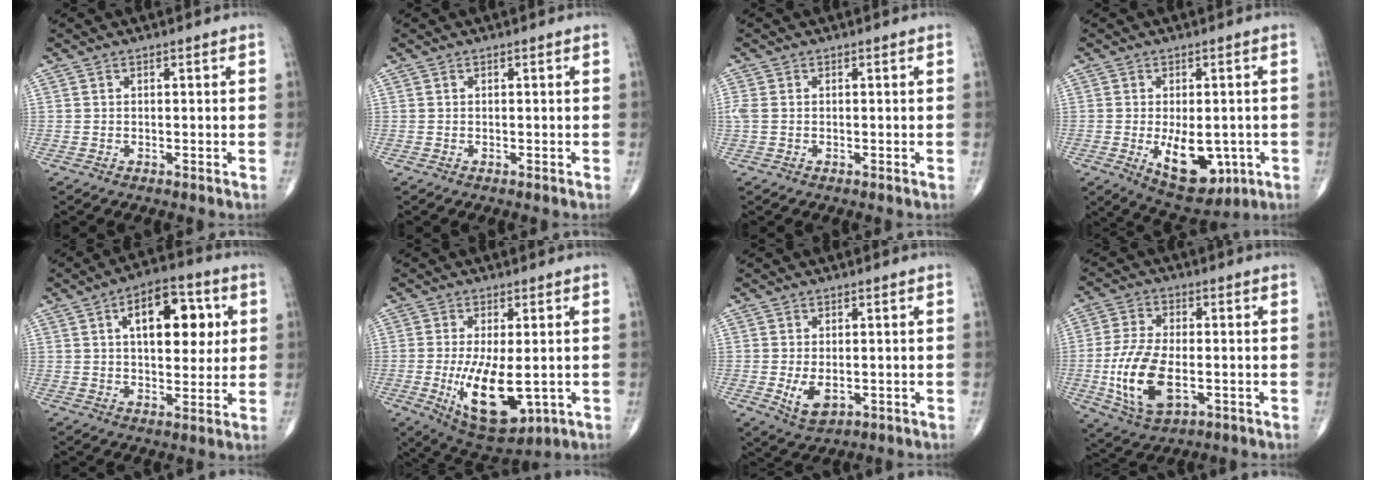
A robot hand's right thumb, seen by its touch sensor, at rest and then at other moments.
{"total": 0.0}
{"total": 2.0, "force": [0.0, 1.3, 1.6], "torque": [-0.054, 0.004, 0.000]}
{"total": 11.2, "force": [-2.7, 6.1, 9.0], "torque": [-0.109, -0.011, -0.025]}
{"total": 14.3, "force": [4.0, 7.4, 11.5], "torque": [-0.133, 0.001, 0.058]}
{"total": 13.3, "force": [-2.4, 5.7, 11.8], "torque": [-0.195, -0.027, -0.020]}
{"total": 5.1, "force": [-0.9, 3.0, 4.0], "torque": [-0.068, -0.012, -0.005]}
{"total": 13.7, "force": [-2.8, 7.1, 11.4], "torque": [-0.231, -0.002, -0.043]}